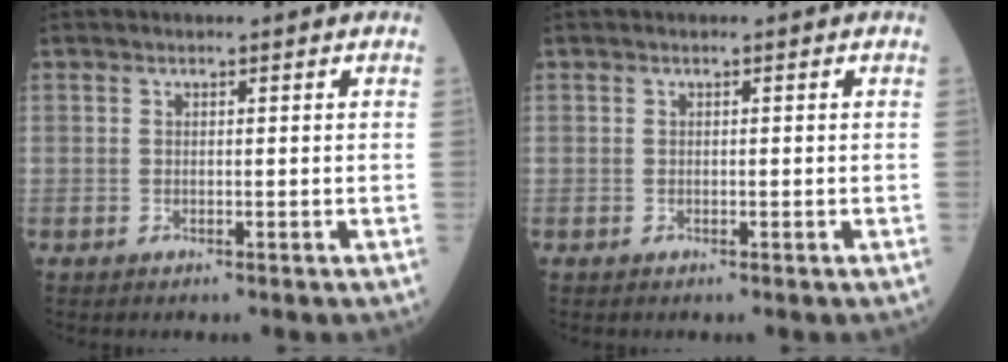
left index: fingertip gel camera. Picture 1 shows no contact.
{"total": 0.0}